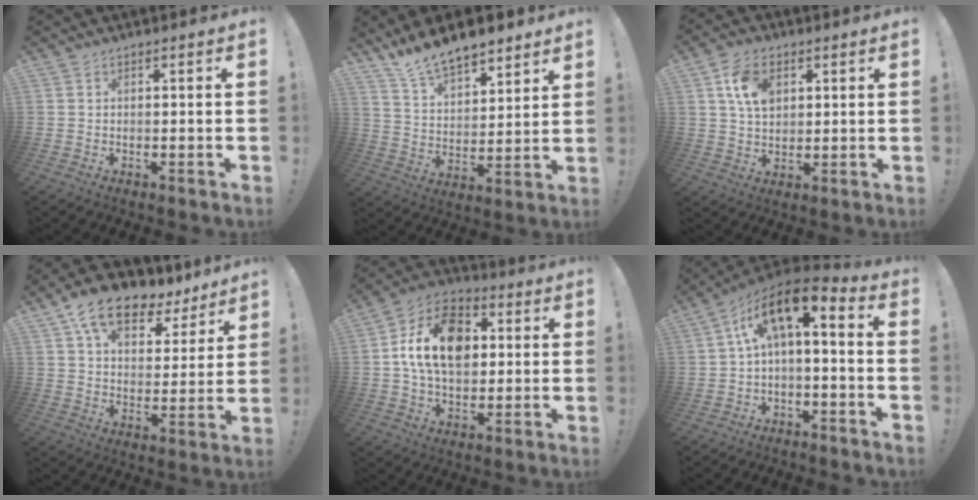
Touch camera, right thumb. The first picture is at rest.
{"total": 11.6, "force": [10.5, 3.5, 3.6], "torque": [-0.083, -0.080, 0.196]}
{"total": 10.3, "force": [4.0, 7.1, 6.2], "torque": [-0.099, 0.003, 0.078]}
{"total": 14.1, "force": [9.6, 7.7, 6.9], "torque": [-0.117, -0.058, 0.175]}
{"total": 17.5, "force": [3.0, 12.4, 12.0], "torque": [-0.194, 0.006, 0.058]}
{"total": 10.0, "force": [3.4, 3.6, 8.7], "torque": [-0.147, -0.019, 0.059]}